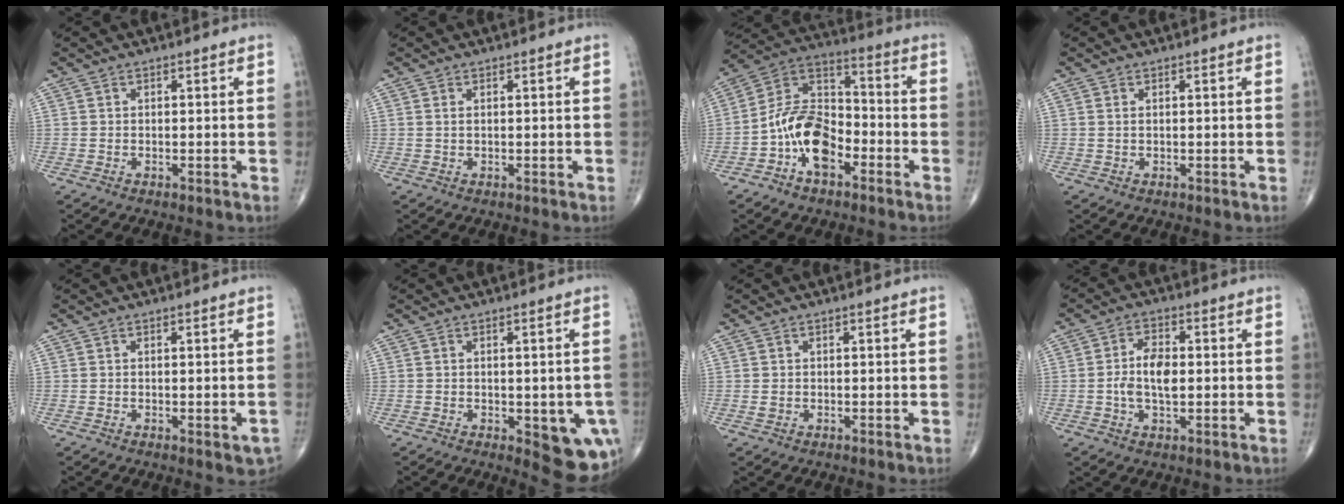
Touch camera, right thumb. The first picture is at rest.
{"total": 0.7, "force": [0.2, 0.3, 0.5], "torque": [-0.014, 0.005, 0.006]}
{"total": 13.4, "force": [-5.4, 7.9, 9.4], "torque": [-0.154, 0.054, -0.107]}
{"total": 0.5, "force": [0.2, 0.3, 0.4], "torque": [-0.012, 0.005, 0.004]}
{"total": 3.7, "force": [-1.4, 1.3, 3.1], "torque": [-0.028, 0.002, -0.011]}
{"total": 10.5, "force": [-3.0, 4.4, 9.0], "torque": [-0.084, -0.007, -0.023]}
{"total": 0.9, "force": [-0.1, 0.8, 0.5], "torque": [-0.008, 0.002, 0.000]}
{"total": 6.7, "force": [-0.4, 3.4, 5.7], "torque": [-0.105, 0.008, -0.010]}